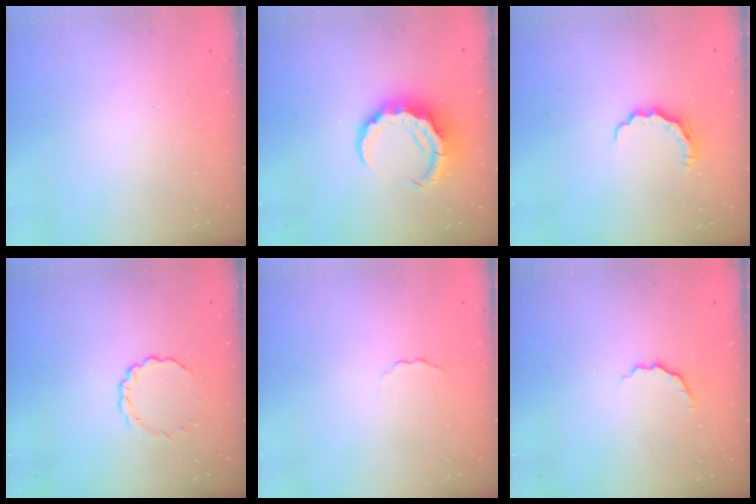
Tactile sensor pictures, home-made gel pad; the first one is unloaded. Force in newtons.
{"total": 8.4, "press": 8.3, "slide": 1.3}
{"total": 5.8, "press": 5.8, "slide": 0.6}
{"total": 2.8, "press": 2.7, "slide": 0.9}
{"total": 2.0, "press": 1.9, "slide": 0.4}
{"total": 3.5, "press": 3.4, "slide": 0.7}